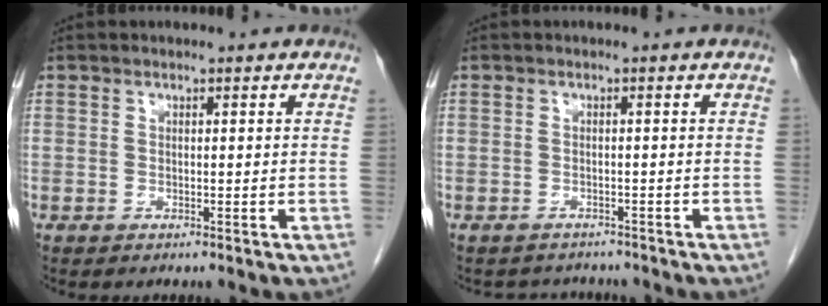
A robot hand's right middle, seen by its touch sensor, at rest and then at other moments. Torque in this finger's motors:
{"motor_torque": [0.01, -0.01, 0.00, 0.00]}